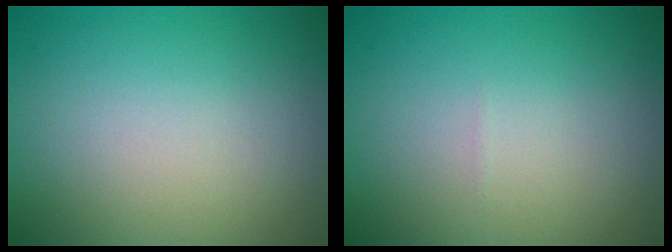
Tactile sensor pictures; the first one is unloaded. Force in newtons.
{"total": 0.0}